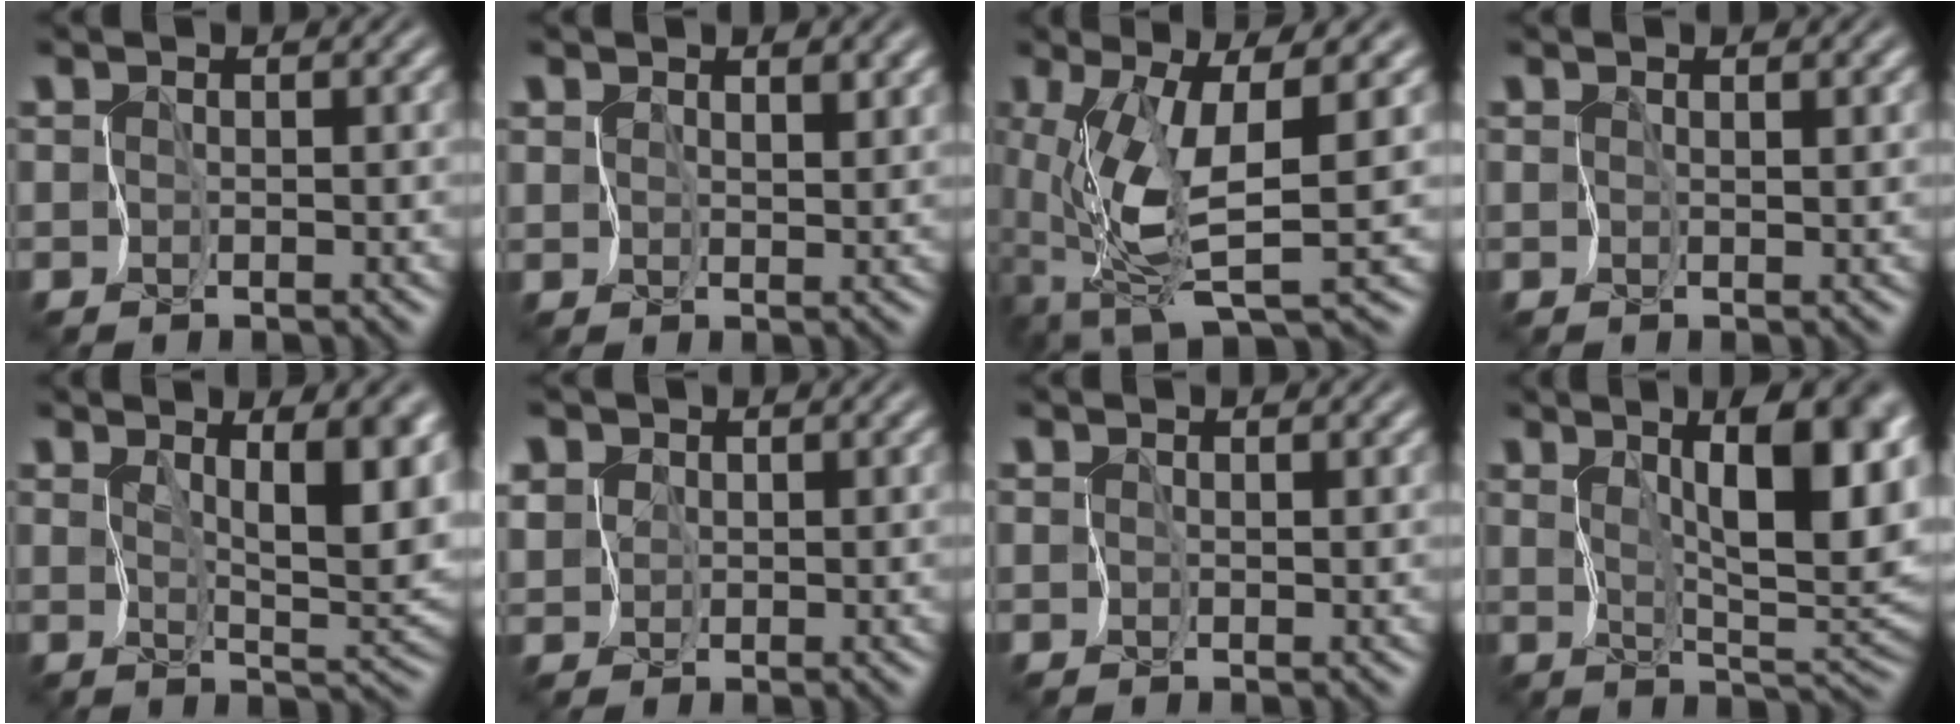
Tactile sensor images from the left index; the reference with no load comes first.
{"total": 2.1, "force": [1.5, 1.1, 0.9], "torque": [-0.020, -0.007, 0.027]}
{"total": 7.7, "force": [-1.0, 2.0, 7.4], "torque": [-0.155, -0.010, -0.019]}
{"total": 1.1, "force": [0.7, 0.1, 0.9], "torque": [-0.013, -0.003, 0.014]}
{"total": 6.6, "force": [2.6, 1.8, 5.8], "torque": [-0.083, -0.010, 0.043]}
{"total": 2.0, "force": [1.0, 1.8, 0.2], "torque": [-0.022, 0.003, 0.020]}
{"total": 0.5, "force": [0.4, 0.0, 0.3], "torque": [-0.005, -0.003, 0.009]}
{"total": 11.2, "force": [4.0, 3.8, 9.7], "torque": [-0.120, 0.004, 0.053]}